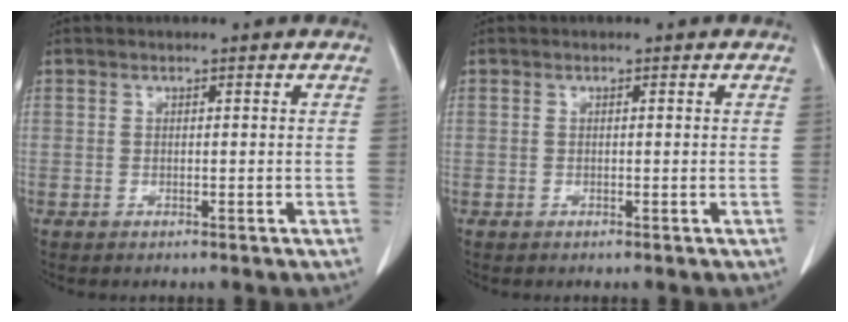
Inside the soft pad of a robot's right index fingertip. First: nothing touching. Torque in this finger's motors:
{"motor_torque": [0.19, 0.02, -0.04, 0.01]}